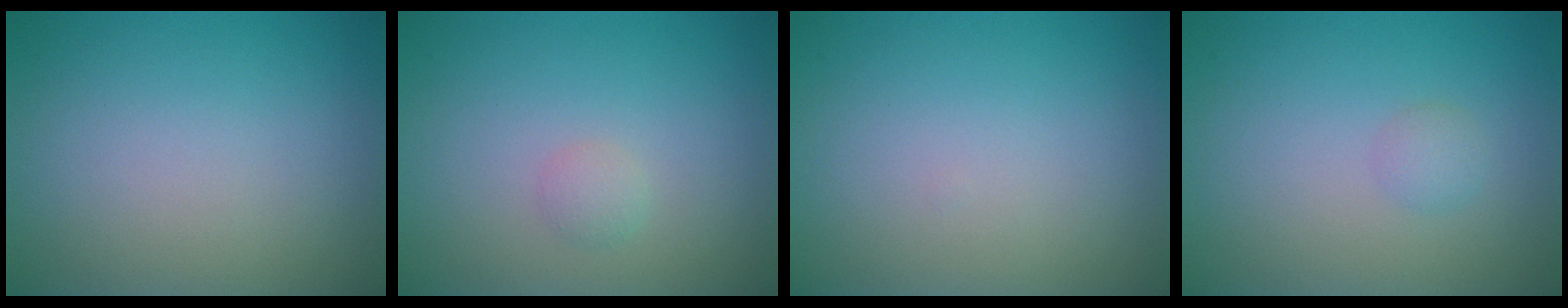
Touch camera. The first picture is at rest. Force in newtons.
{"total": 0.9, "press": 0.9, "slide": 0.1}
{"total": 0.0}
{"total": 1.0, "press": 1.0, "slide": 0.1}